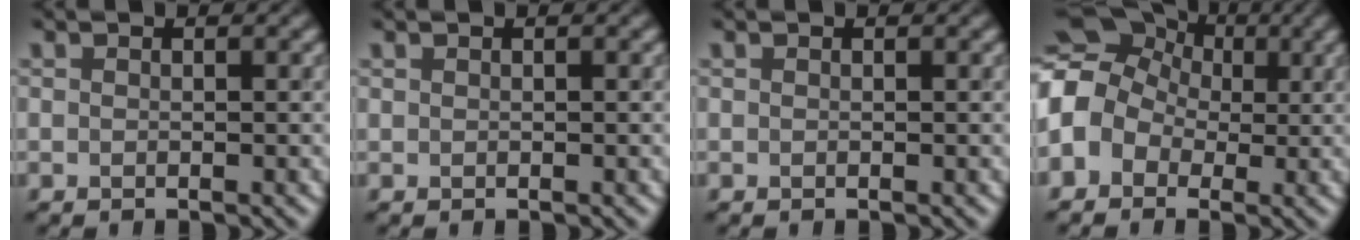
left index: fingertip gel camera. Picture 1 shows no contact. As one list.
[{"total": 0.0}, {"total": 0.0}, {"total": 9.3, "force": [0.9, 8.1, 4.5], "torque": [-0.095, 0.025, -0.029]}]